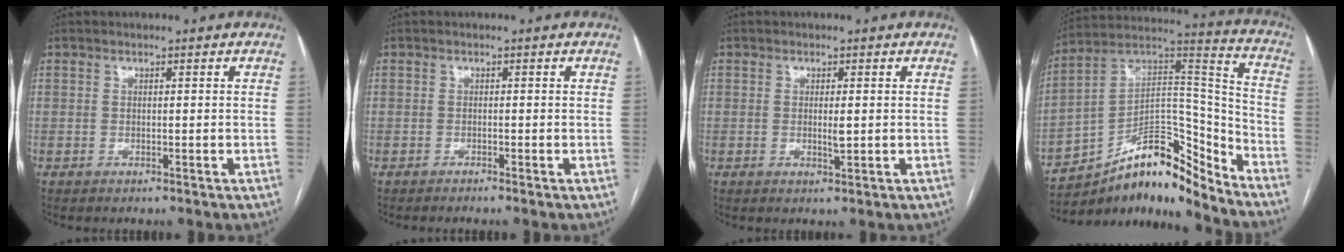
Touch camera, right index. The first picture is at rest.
{"total": 0.9, "force": [-0.8, -0.3, 0.3], "torque": [-0.006, 0.003, -0.015]}
{"total": 1.8, "force": [0.0, 0.3, 1.7], "torque": [-0.030, -0.003, 0.001]}
{"total": 16.4, "force": [-12.5, 5.1, 9.3], "torque": [-0.143, 0.068, -0.208]}